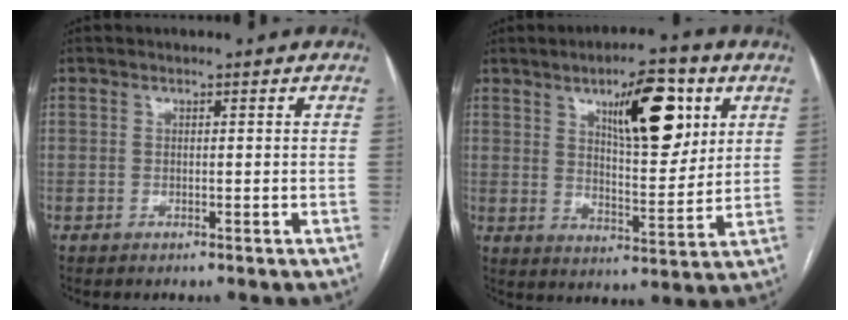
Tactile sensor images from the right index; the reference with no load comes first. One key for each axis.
{"total": 13.1, "fx": 5.9, "fy": 4.0, "fz": 11.0, "tx": -0.166, "ty": 0.006, "tz": 0.095}